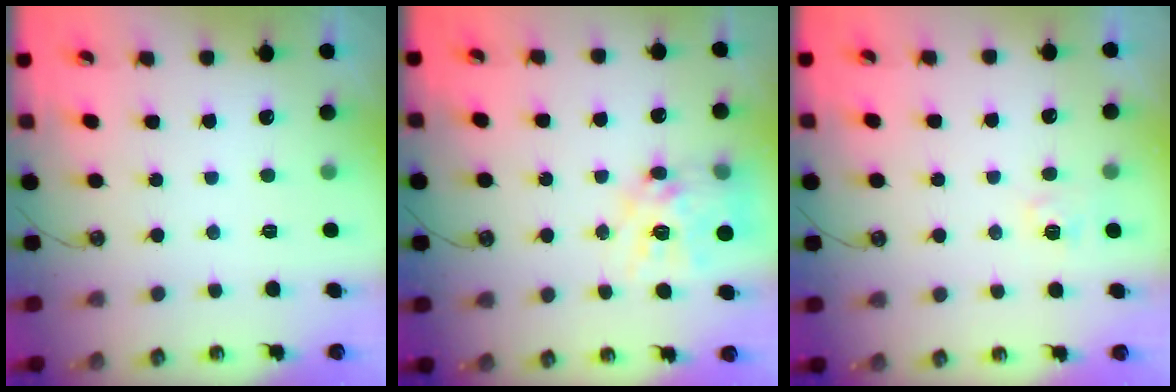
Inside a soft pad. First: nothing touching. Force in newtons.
{"total": 15.2, "press": 15.2, "slide": 1.3}
{"total": 2.7, "press": 2.6, "slide": 0.3}